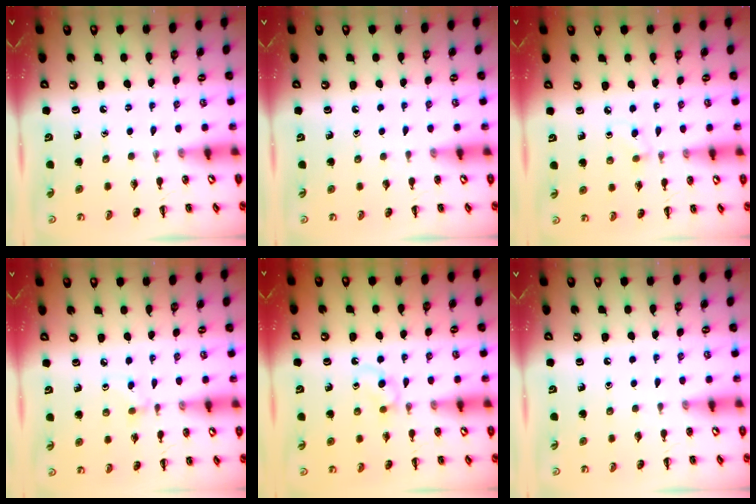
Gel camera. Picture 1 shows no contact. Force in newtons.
{"total": 0.0}
{"total": 3.6, "press": 3.3, "slide": 1.4}
{"total": 2.6, "press": 2.3, "slide": 1.1}
{"total": 2.7, "press": 2.5, "slide": 1.2}
{"total": 0.0}